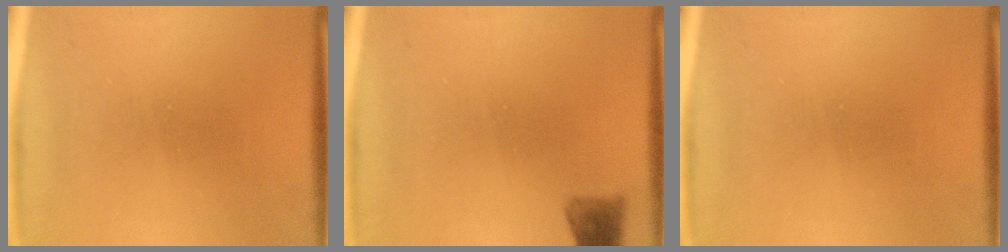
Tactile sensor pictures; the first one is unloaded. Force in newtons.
{"total": 2.0}
{"total": 0.0}